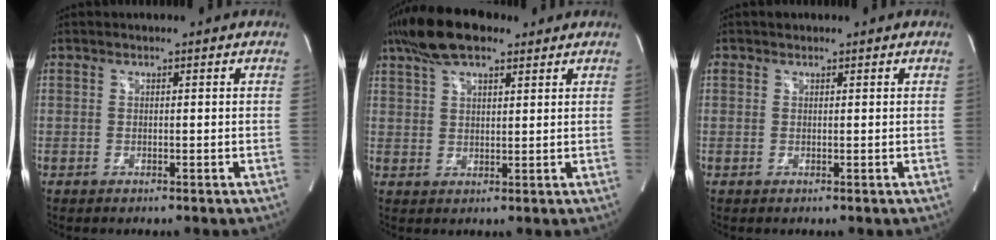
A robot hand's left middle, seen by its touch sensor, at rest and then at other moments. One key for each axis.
{"total": 10.1, "fx": 7.0, "fy": 3.6, "fz": 6.2, "tx": -0.123, "ty": 0.026, "tz": 0.125}
{"total": 1.0, "fx": 0.8, "fy": 0.7, "fz": 0.2, "tx": -0.009, "ty": 0.013, "tz": 0.013}